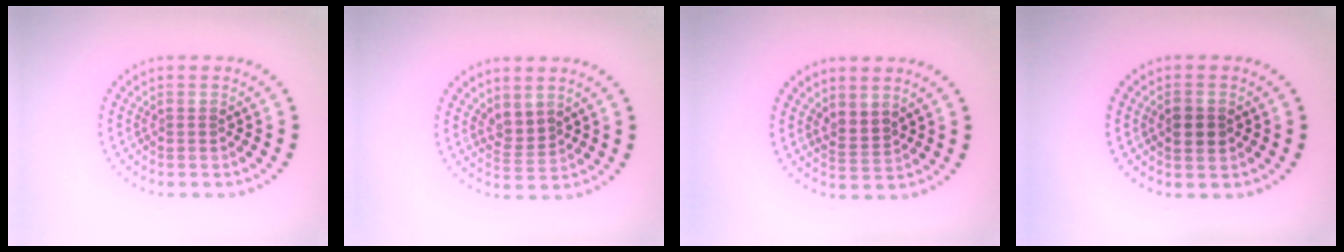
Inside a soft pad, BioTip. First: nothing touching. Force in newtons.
{"total": 1.6, "press": 1.3, "slide": 1.1}
{"total": 1.7, "press": 1.4, "slide": 1.1}
{"total": 2.2, "press": 2.2, "slide": 0.1}